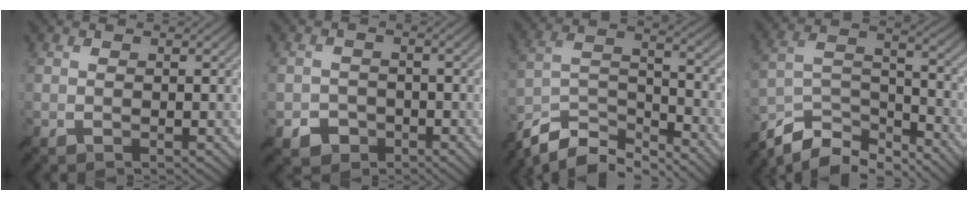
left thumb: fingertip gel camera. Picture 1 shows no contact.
{"total": 3.1, "force": [-1.9, 2.4, 0.7], "torque": [-0.009, -0.006, -0.037]}
{"total": 11.1, "force": [-9.3, 3.3, 5.0], "torque": [-0.105, -0.005, -0.181]}
{"total": 11.4, "force": [-9.7, 3.6, 4.7], "torque": [-0.103, 0.003, -0.181]}